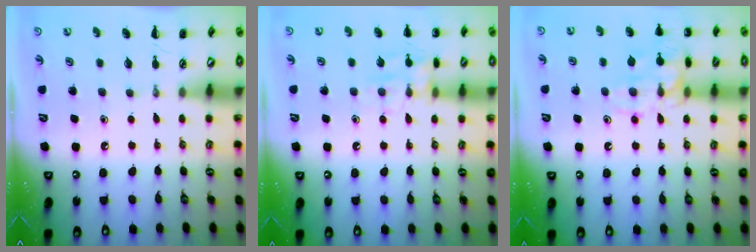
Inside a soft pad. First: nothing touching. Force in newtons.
{"total": 9.3, "press": 9.2, "slide": 1.4}
{"total": 14.7, "press": 14.7, "slide": 1.1}